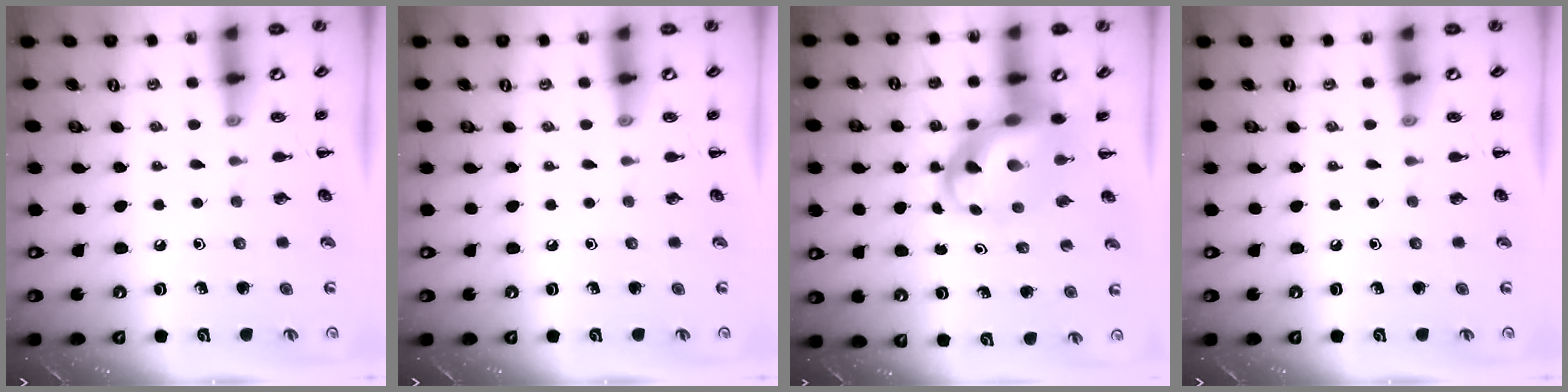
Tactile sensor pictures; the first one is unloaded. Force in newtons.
{"total": 0.0}
{"total": 7.5, "press": 7.2, "slide": 2.1}
{"total": 0.0}